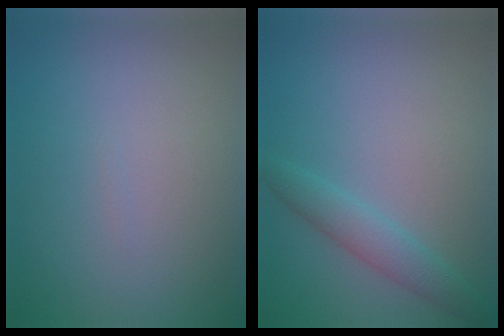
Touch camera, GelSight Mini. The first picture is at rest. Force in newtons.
{"total": 2.3, "press": 2.3, "slide": 0.1}